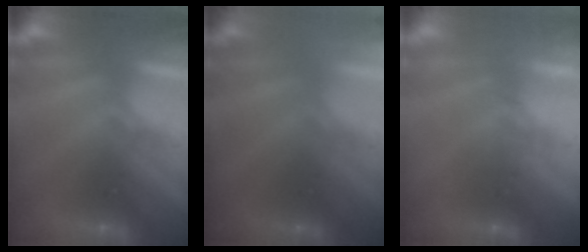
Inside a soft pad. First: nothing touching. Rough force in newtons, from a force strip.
{"total": 2.5}
{"total": 2.0}